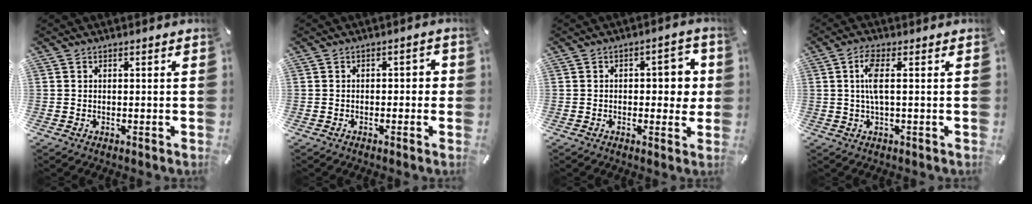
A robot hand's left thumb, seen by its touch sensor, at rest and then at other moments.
{"total": 2.0, "force": [-1.2, 1.1, 1.2], "torque": [-0.024, 0.011, -0.026]}
{"total": 7.0, "force": [0.4, 3.9, 5.8], "torque": [-0.061, -0.001, -0.003]}
{"total": 5.5, "force": [0.7, 1.3, 5.3], "torque": [-0.110, -0.001, 0.008]}